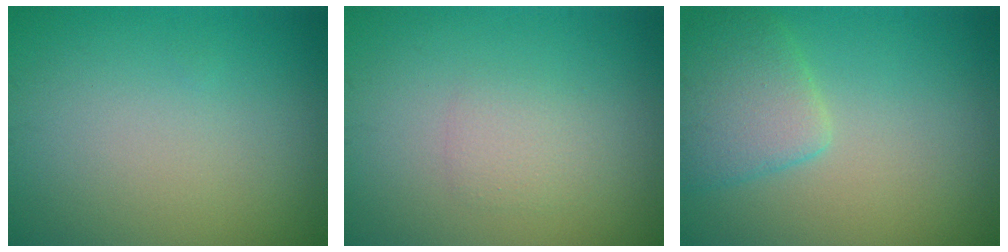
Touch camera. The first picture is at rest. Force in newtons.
{"total": 1.4, "press": 1.4, "slide": 0.1}
{"total": 3.6, "press": 3.5, "slide": 0.2}